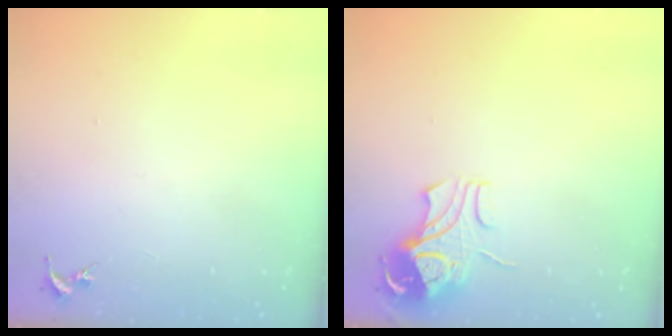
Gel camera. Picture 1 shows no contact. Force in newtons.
{"total": 8.9, "press": 8.9, "slide": 0.9}